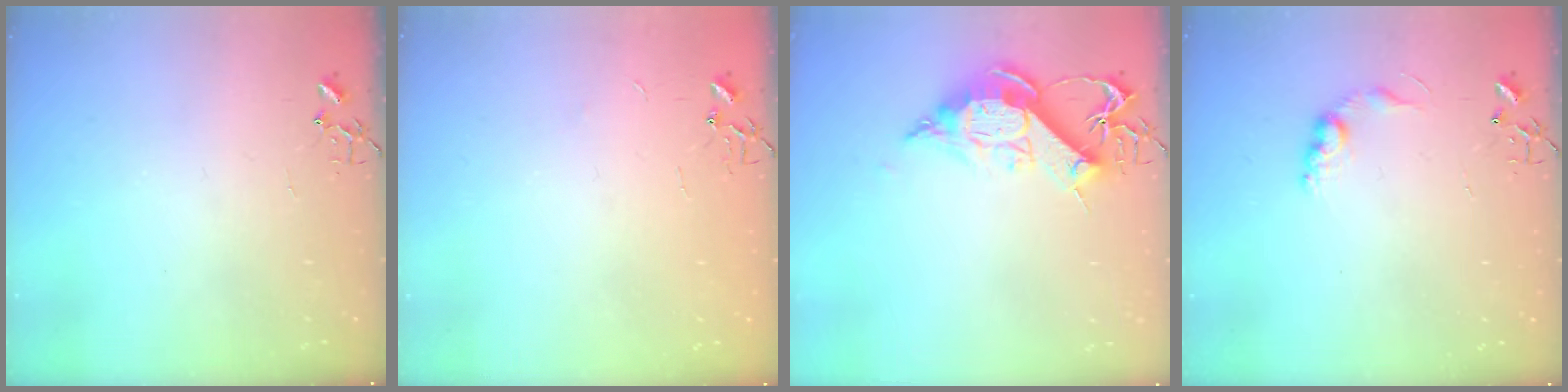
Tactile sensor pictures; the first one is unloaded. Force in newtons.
{"total": 2.4, "press": 2.4, "slide": 0.3}
{"total": 13.0, "press": 13.0, "slide": 1.1}
{"total": 8.6, "press": 8.6, "slide": 0.4}